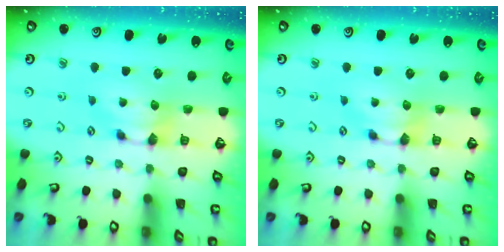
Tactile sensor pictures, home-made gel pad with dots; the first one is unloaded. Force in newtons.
{"total": 0.0}